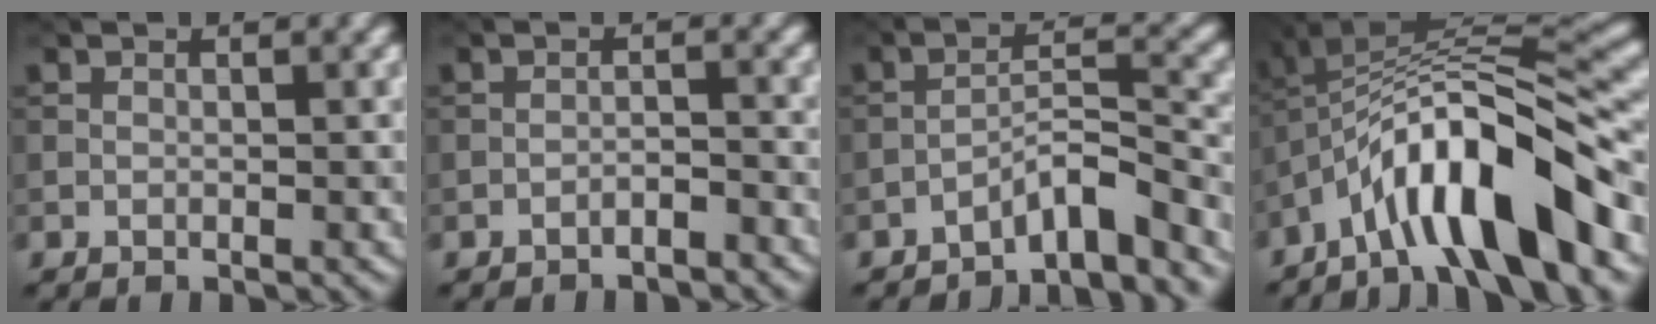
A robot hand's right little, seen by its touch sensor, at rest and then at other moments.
{"total": 1.5, "force": [-1.3, 0.2, 0.6], "torque": [-0.007, 0.006, -0.026]}
{"total": 5.6, "force": [-4.7, 0.8, 3.1], "torque": [-0.044, 0.012, -0.082]}
{"total": 11.4, "force": [-6.0, 2.3, 9.4], "torque": [-0.143, 0.020, -0.101]}